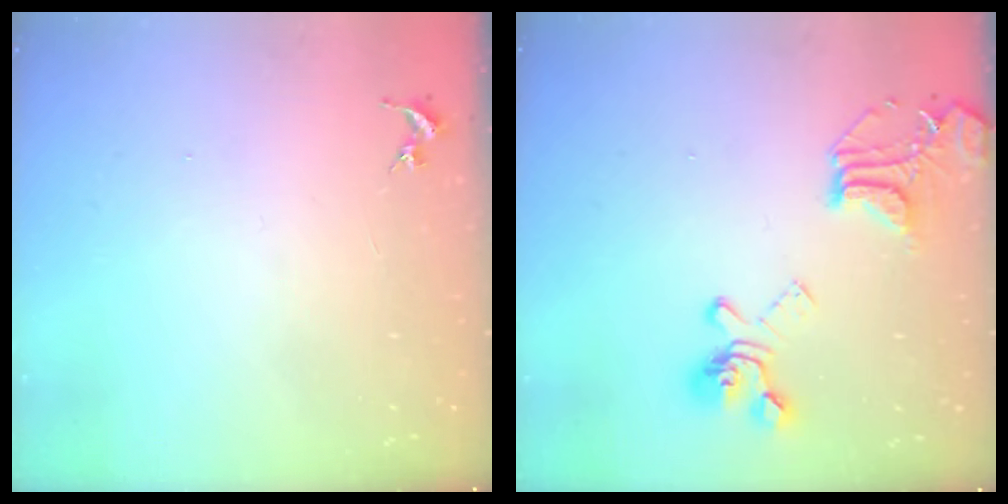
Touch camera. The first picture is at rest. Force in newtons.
{"total": 18.4, "press": 18.3, "slide": 1.9}